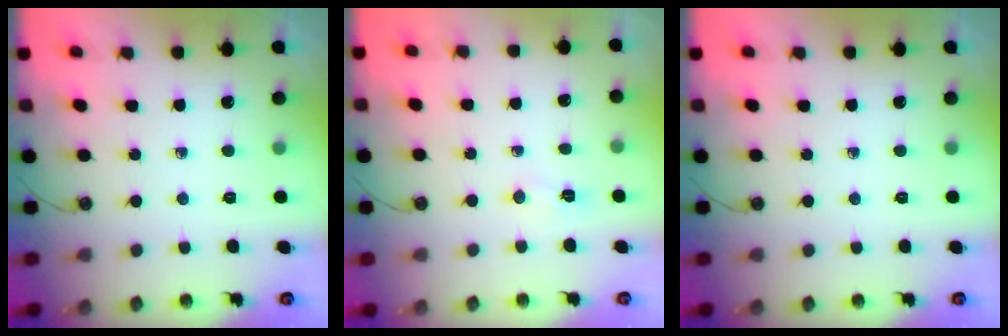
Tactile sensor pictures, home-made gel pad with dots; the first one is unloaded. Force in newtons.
{"total": 3.6, "press": 3.3, "slide": 1.3}
{"total": 0.0}